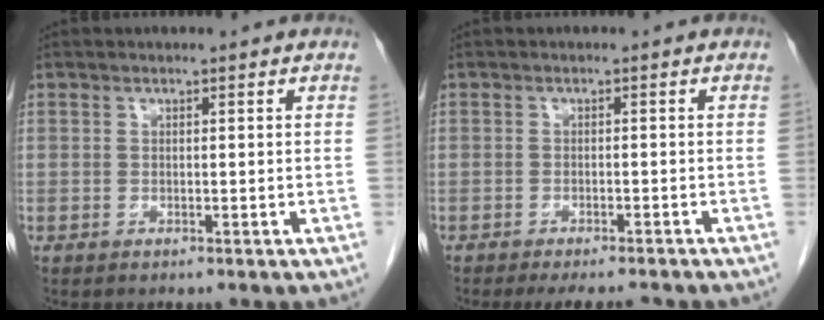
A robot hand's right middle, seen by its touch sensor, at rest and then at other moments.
{"total": 6.6, "force": [-5.9, 1.3, 2.8], "torque": [-0.031, -0.011, -0.077]}